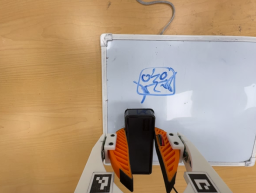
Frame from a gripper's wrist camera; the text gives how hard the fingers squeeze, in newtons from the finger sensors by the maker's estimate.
{"total": 9.7, "left": 8.1, "right": 11.3}